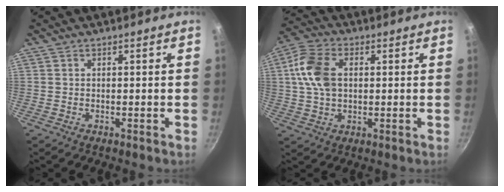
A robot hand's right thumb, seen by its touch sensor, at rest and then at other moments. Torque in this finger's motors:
{"motor_torque": [0.06, 0.07, 0.60, 0.14, 0.11]}